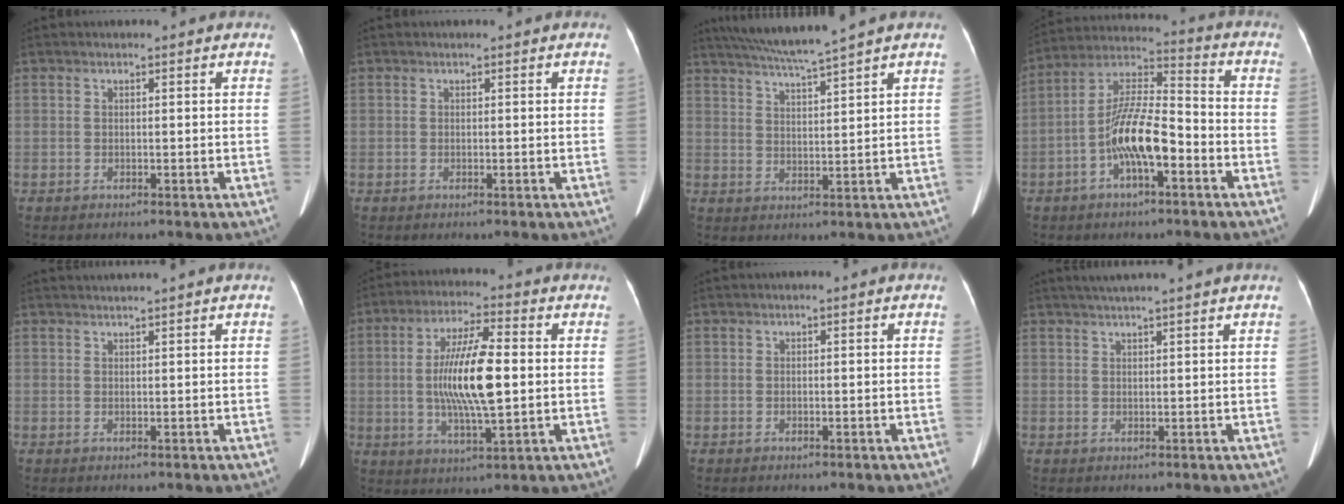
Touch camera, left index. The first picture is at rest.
{"total": 0.0}
{"total": 7.8, "force": [6.7, -1.8, 3.6], "torque": [-0.063, 0.004, 0.117]}
{"total": 12.1, "force": [-4.3, 3.4, 10.8], "torque": [-0.217, 0.021, -0.076]}
{"total": 1.8, "force": [1.5, -0.7, 0.7], "torque": [-0.010, 0.010, 0.032]}
{"total": 12.1, "force": [-0.2, 2.3, 11.9], "torque": [-0.226, -0.007, -0.004]}
{"total": 0.7, "force": [-0.5, 0.2, 0.3], "torque": [0.000, 0.000, -0.013]}
{"total": 4.4, "force": [3.5, -1.2, 2.5], "torque": [-0.036, 0.021, 0.059]}